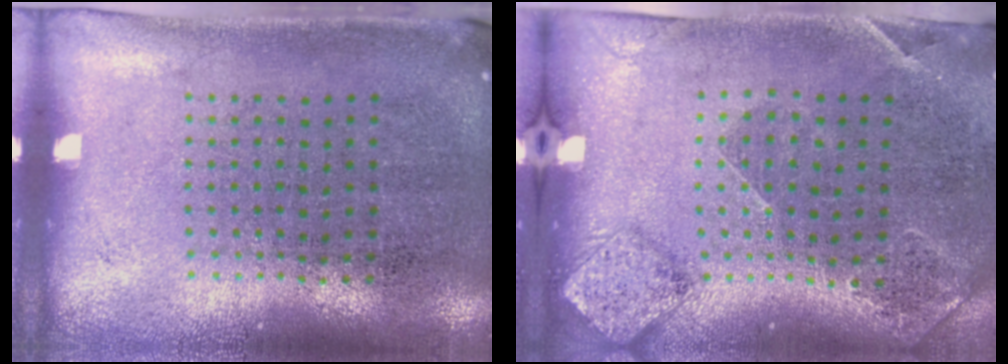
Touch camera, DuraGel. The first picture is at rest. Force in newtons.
{"total": 1.6, "press": 1.5, "slide": 0.5}